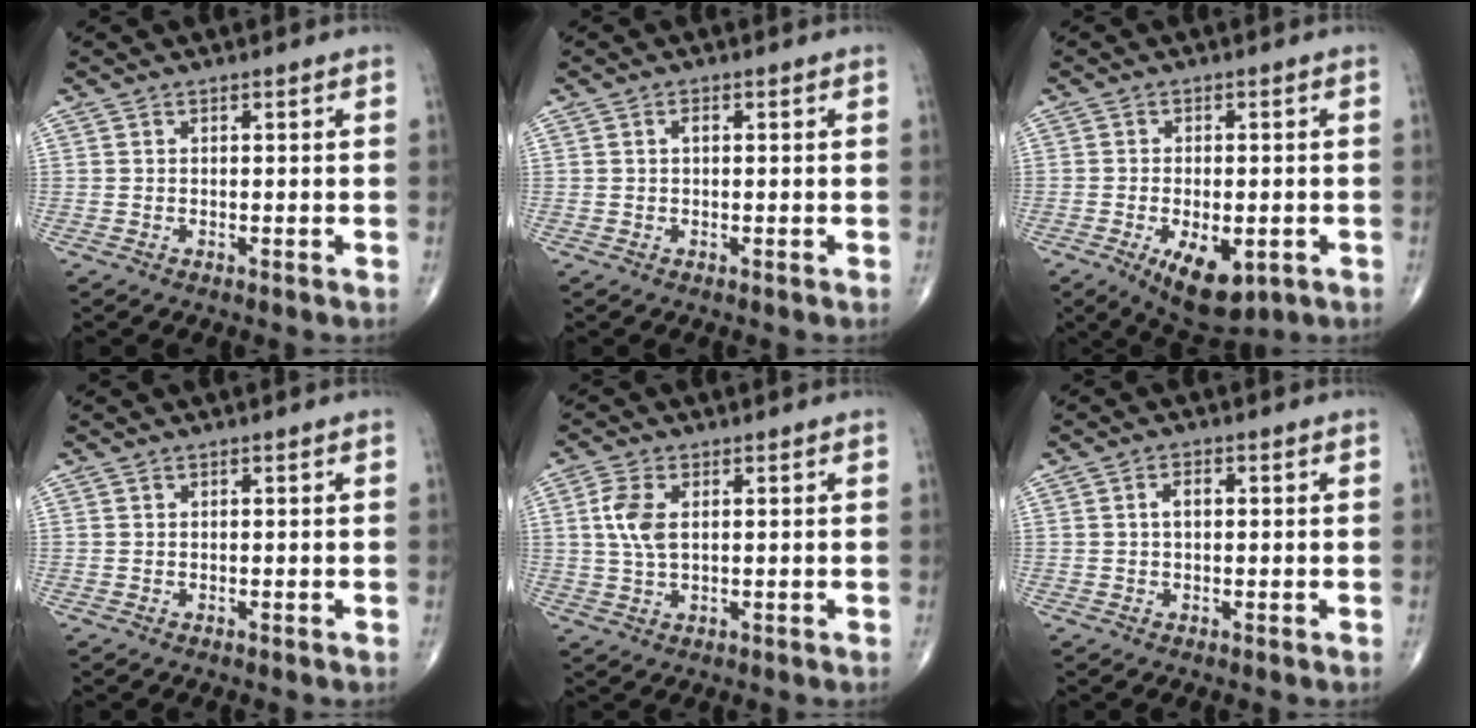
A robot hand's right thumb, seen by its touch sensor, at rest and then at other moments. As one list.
[{"total": 1.1, "force": [0.1, 0.6, 0.9], "torque": [-0.012, 0.002, 0.000]}, {"total": 10.4, "force": [-3.8, 5.1, 8.2], "torque": [-0.120, -0.004, -0.046]}, {"total": 0.0}, {"total": 5.7, "force": [1.1, 3.0, 4.7], "torque": [-0.110, 0.004, 0.022]}, {"total": 2.4, "force": [0.3, 1.3, 1.9], "torque": [-0.031, 0.008, 0.003]}]